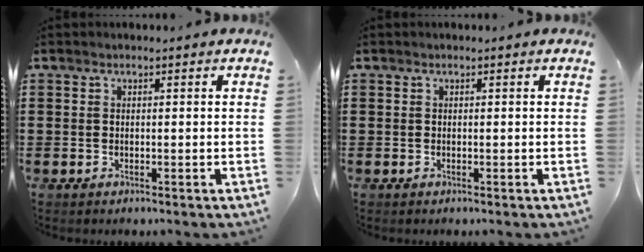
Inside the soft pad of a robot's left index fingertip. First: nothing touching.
{"total": 0.0}